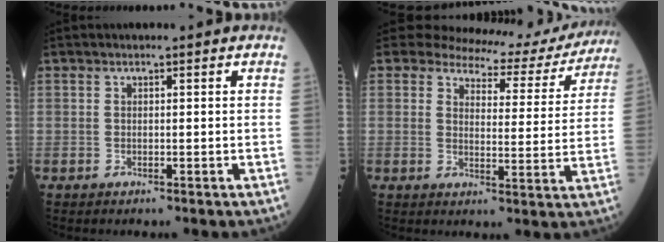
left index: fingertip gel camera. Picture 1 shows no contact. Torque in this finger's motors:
{"motor_torque": [0.99, -1.15, 0.04, -0.01]}